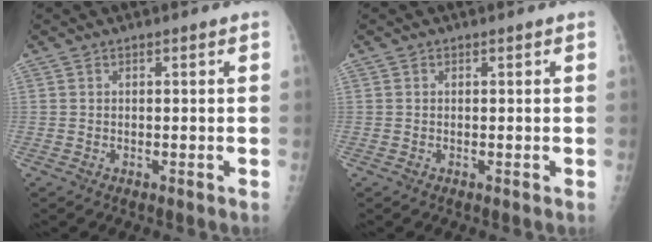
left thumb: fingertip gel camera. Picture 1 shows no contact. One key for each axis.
{"total": 0.0}